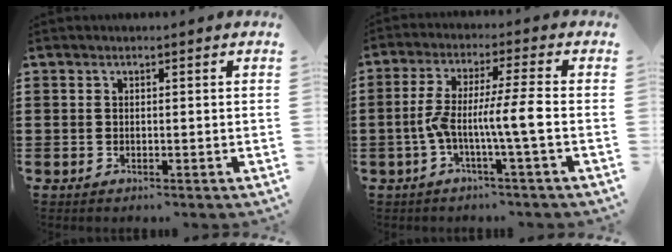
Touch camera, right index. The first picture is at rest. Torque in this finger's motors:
{"motor_torque": [1.70, -0.44, 0.78, 0.21]}